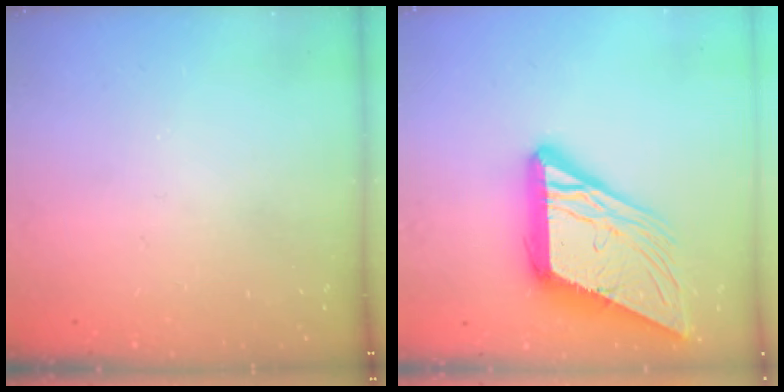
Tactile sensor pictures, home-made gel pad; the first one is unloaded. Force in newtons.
{"total": 19.3, "press": 19.2, "slide": 2.3}